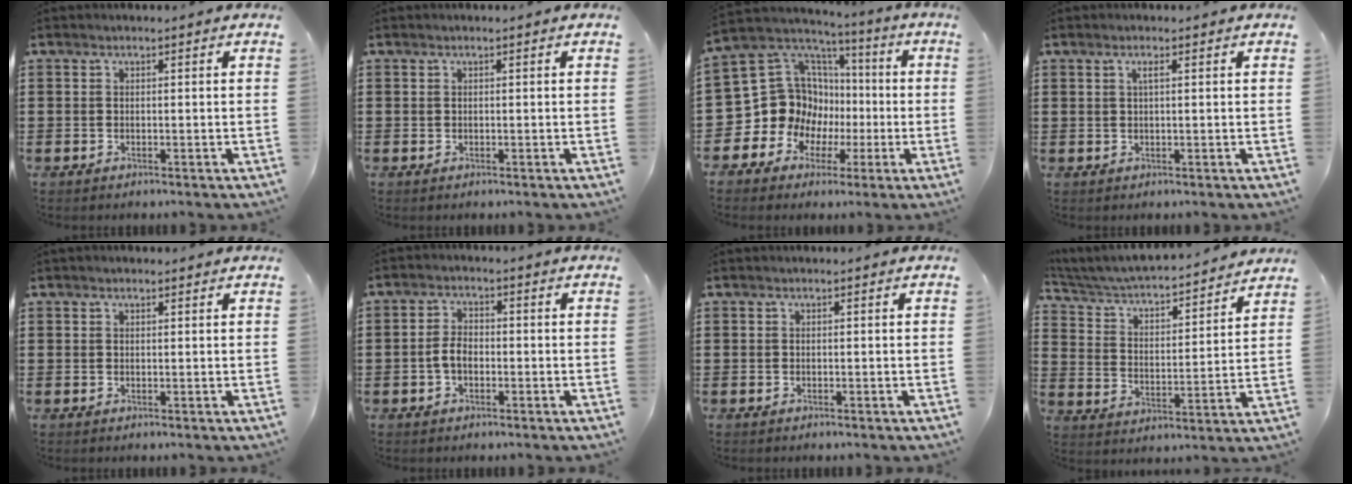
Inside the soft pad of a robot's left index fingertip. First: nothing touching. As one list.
[{"total": 0.0}, {"total": 14.1, "force": [-0.2, 13.3, 4.6], "torque": [-0.133, -0.025, 0.018]}, {"total": 1.3, "force": [0.5, 0.2, 1.1], "torque": [-0.023, 0.001, 0.009]}, {"total": 0.6, "force": [0.5, 0.3, 0.3], "torque": [-0.008, 0.001, 0.010]}, {"total": 3.4, "force": [-0.8, 1.9, 2.7], "torque": [-0.066, 0.000, -0.020]}, {"total": 0.0}, {"total": 3.9, "force": [3.6, 0.6, 1.3], "torque": [-0.045, -0.036, 0.050]}]